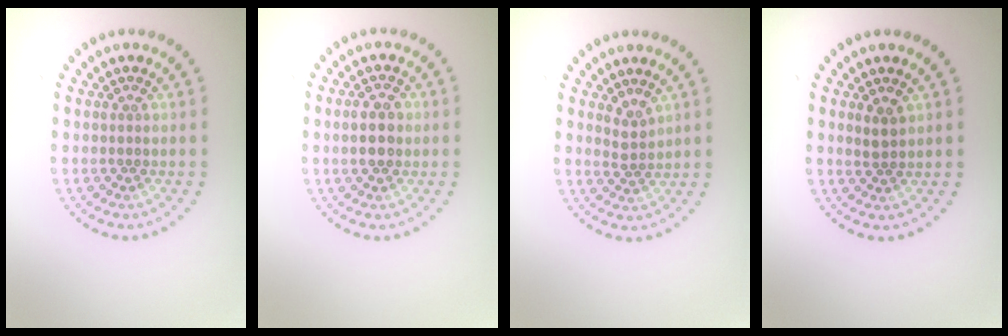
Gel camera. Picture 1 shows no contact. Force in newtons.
{"total": 2.7, "press": 2.7, "slide": 0.1}
{"total": 1.8, "press": 1.2, "slide": 1.3}
{"total": 1.5, "press": 1.2, "slide": 0.9}